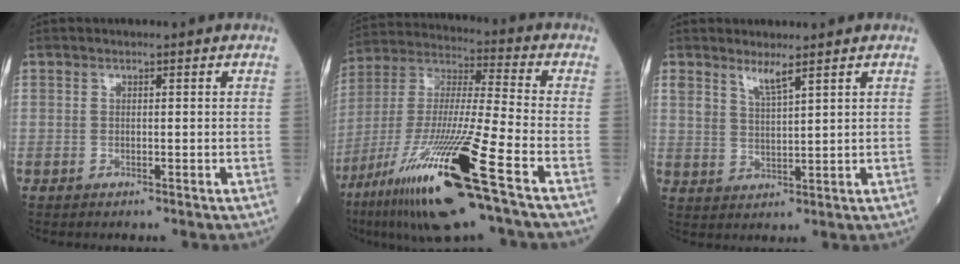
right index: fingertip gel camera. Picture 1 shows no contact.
{"total": 22.2, "force": [-11.5, 0.5, 19.0], "torque": [-0.379, -0.055, -0.214]}
{"total": 3.3, "force": [2.6, 0.2, 2.0], "torque": [-0.043, -0.008, 0.053]}